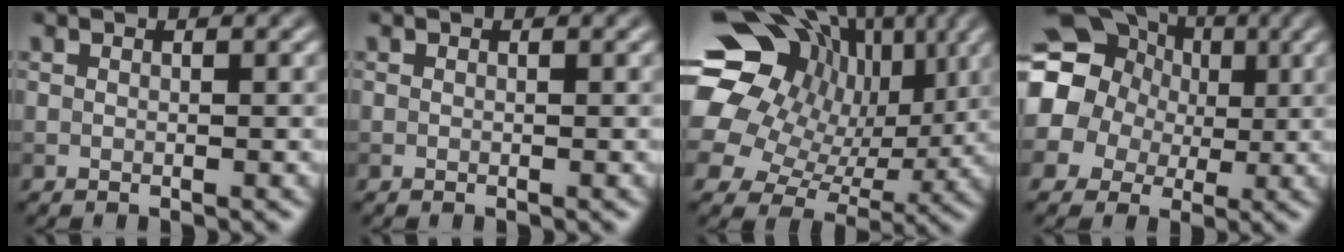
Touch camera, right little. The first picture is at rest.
{"total": 0.0}
{"total": 18.6, "force": [8.0, 13.9, 9.4], "torque": [-0.205, 0.034, 0.121]}
{"total": 14.6, "force": [2.9, 13.2, 5.7], "torque": [-0.152, 0.029, 0.018]}